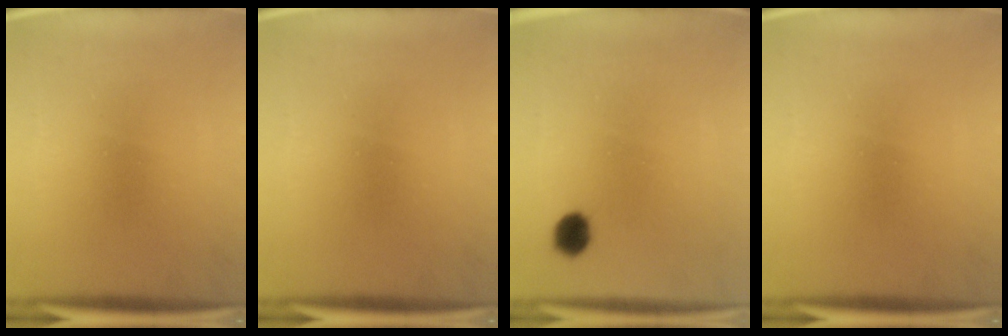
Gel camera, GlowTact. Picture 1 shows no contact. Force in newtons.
{"total": 0.0}
{"total": 3.5}
{"total": 0.0}